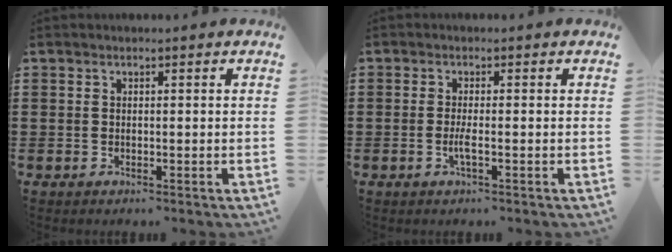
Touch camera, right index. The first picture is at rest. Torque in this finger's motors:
{"motor_torque": [2.14, 0.00, 0.06, 0.04]}